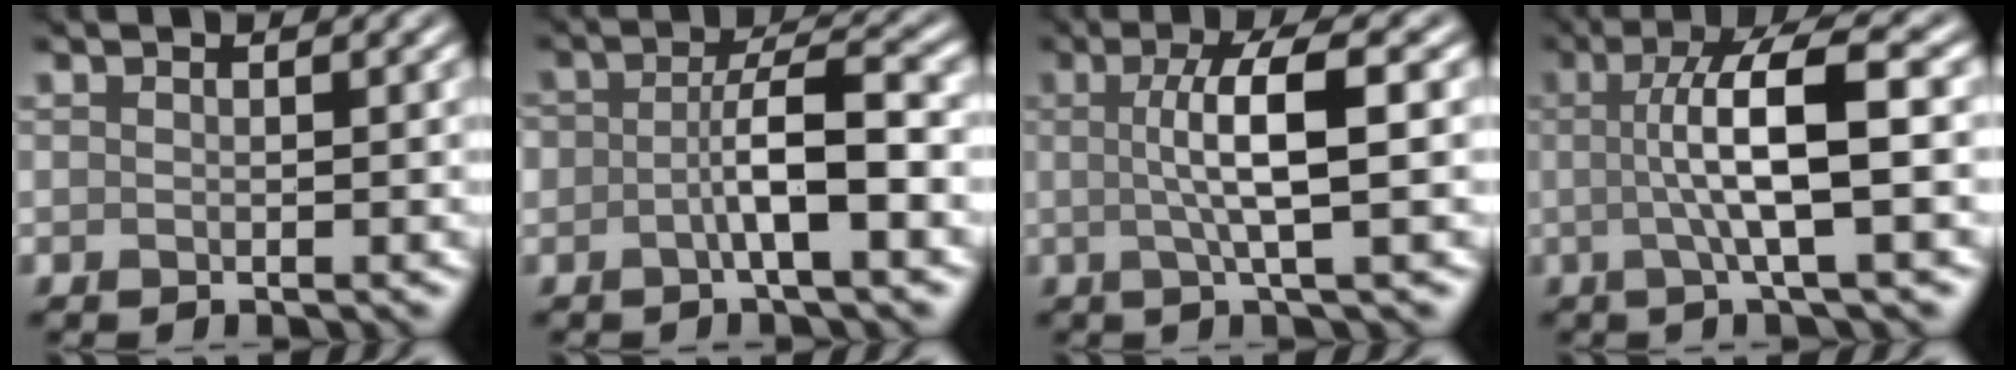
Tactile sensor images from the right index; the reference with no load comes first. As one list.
[{"total": 4.2, "force": [-1.4, 1.2, 3.8], "torque": [-0.067, 0.012, -0.031]}, {"total": 5.6, "force": [0.3, 1.1, 5.5], "torque": [-0.091, 0.007, 0.003]}, {"total": 7.3, "force": [0.3, 1.4, 7.1], "torque": [-0.118, 0.011, 0.002]}]